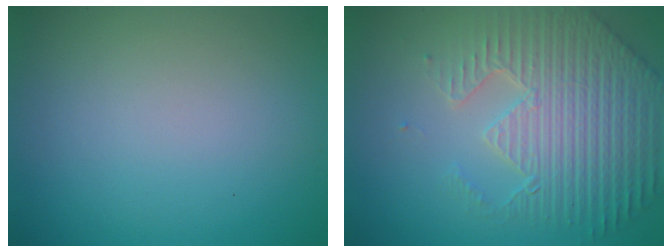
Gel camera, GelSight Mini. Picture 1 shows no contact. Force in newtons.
{"total": 7.0, "press": 5.4, "slide": 4.4}